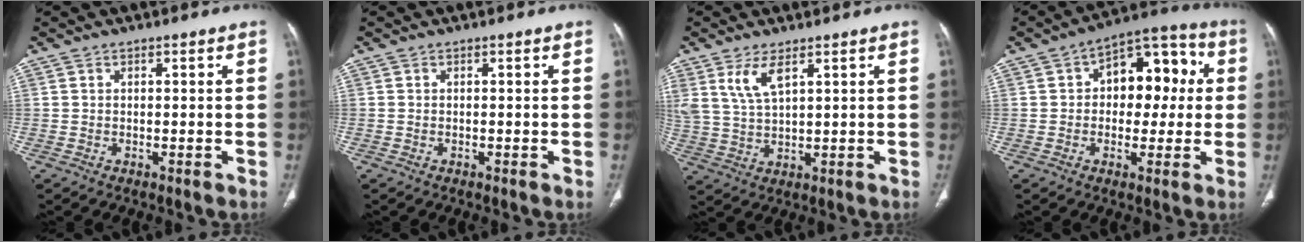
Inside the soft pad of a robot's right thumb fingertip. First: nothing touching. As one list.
[{"total": 0.0}, {"total": 6.1, "force": [3.4, 2.1, 4.6], "torque": [-0.099, -0.016, 0.080]}, {"total": 13.9, "force": [2.0, 8.7, 10.7], "torque": [-0.096, 0.036, 0.020]}]